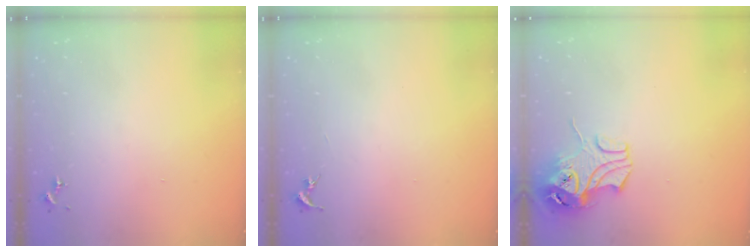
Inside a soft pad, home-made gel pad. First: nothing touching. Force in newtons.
{"total": 0.0}
{"total": 10.3, "press": 10.2, "slide": 1.6}